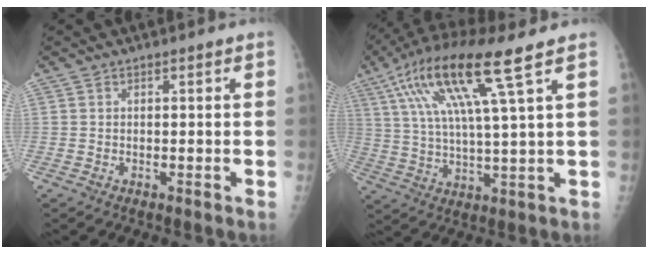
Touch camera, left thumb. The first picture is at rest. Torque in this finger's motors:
{"motor_torque": [0.43, 0.50, 1.80, -0.98, 0.59]}